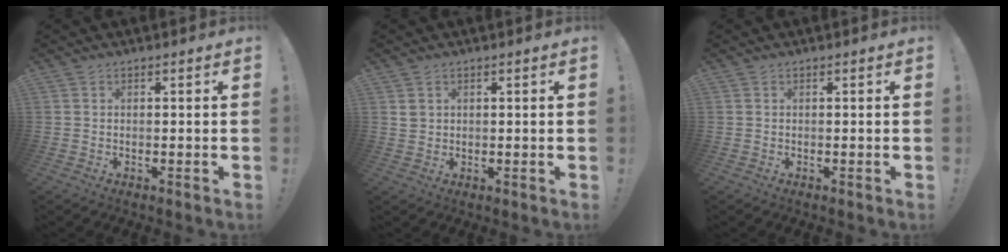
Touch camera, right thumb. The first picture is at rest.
{"total": 2.2, "force": [1.2, 1.7, 0.8], "torque": [-0.001, -0.006, 0.020]}
{"total": 0.0}